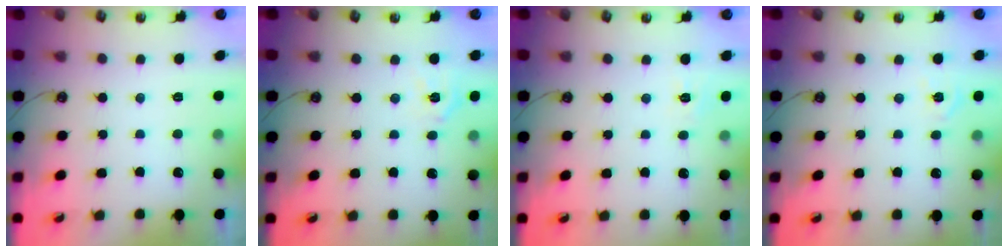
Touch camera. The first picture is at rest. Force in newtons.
{"total": 5.6, "press": 5.6, "slide": 0.1}
{"total": 2.7, "press": 2.7, "slide": 0.5}
{"total": 4.1, "press": 4.1, "slide": 0.3}